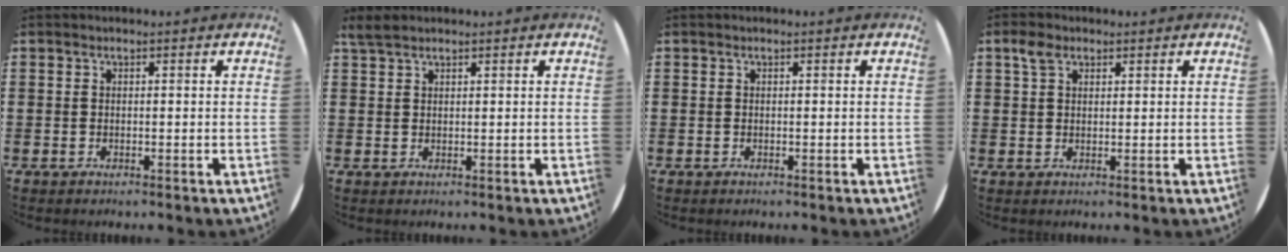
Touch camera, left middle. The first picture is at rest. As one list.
[{"total": 1.8, "force": [1.6, 0.4, 0.7], "torque": [-0.017, 0.003, 0.030]}, {"total": 0.0}, {"total": 2.3, "force": [1.6, 1.4, 1.0], "torque": [-0.016, 0.002, 0.028]}]